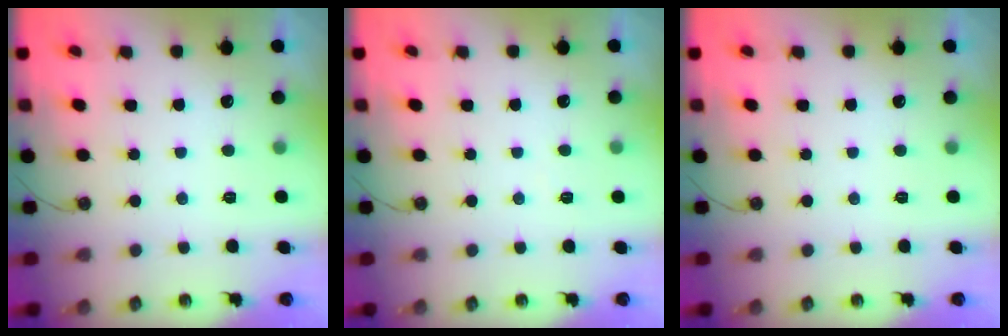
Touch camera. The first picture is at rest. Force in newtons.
{"total": 2.7, "press": 2.7, "slide": 0.5}
{"total": 0.0}